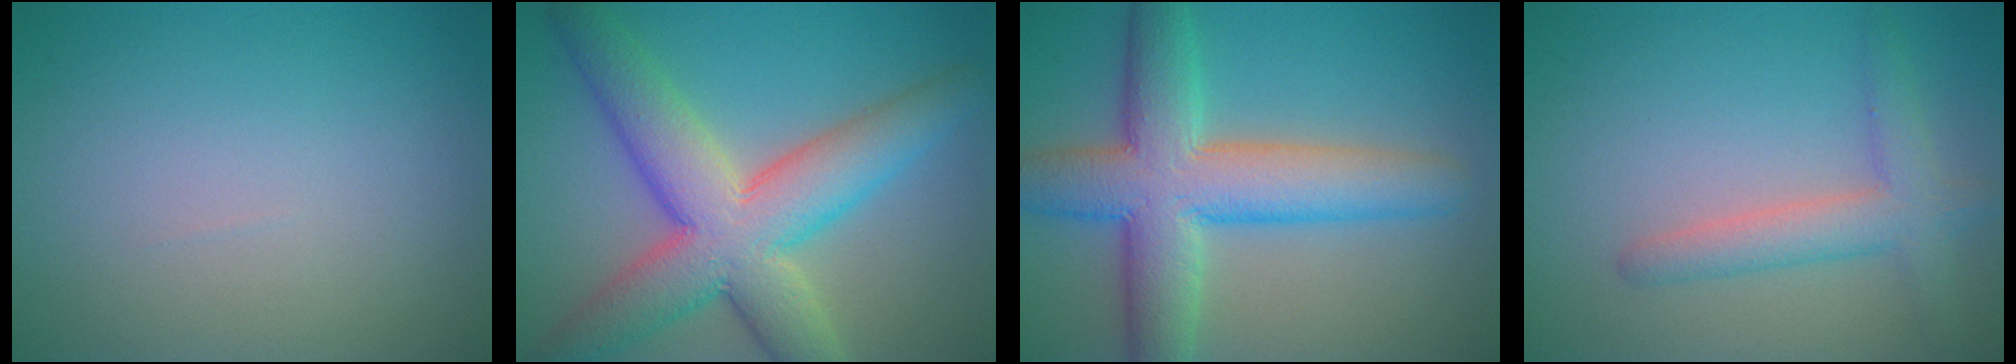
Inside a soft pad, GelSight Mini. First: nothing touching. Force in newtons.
{"total": 10.1, "press": 10.1, "slide": 0.5}
{"total": 9.1, "press": 9.1, "slide": 0.3}
{"total": 3.5, "press": 3.5, "slide": 0.2}